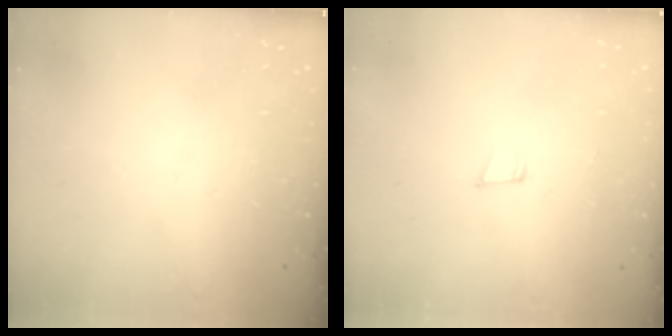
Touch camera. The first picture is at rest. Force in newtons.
{"total": 6.7, "press": 5.8, "slide": 3.2}